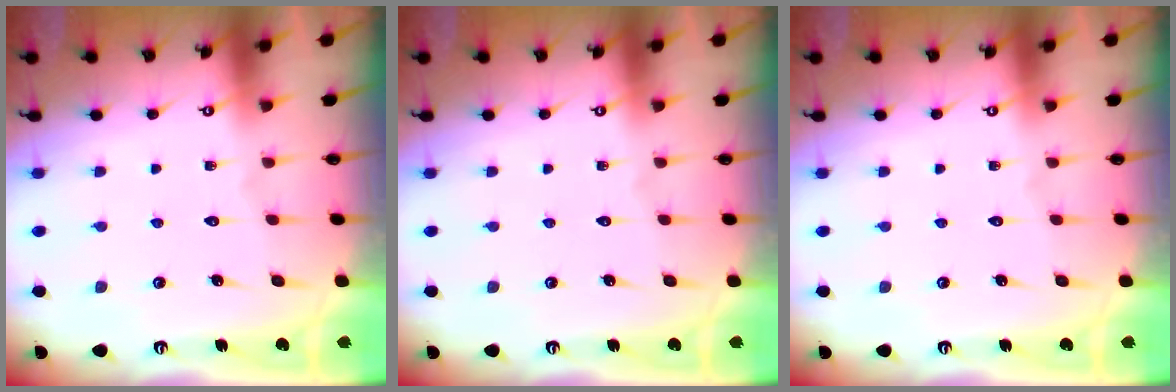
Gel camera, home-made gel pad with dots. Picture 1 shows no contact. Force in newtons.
{"total": 0.0}
{"total": 0.0}